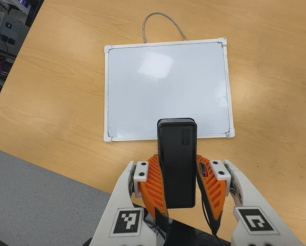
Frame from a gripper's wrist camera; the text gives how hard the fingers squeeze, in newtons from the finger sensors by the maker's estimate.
{"total": 6.3, "left": 5.3, "right": 7.2}